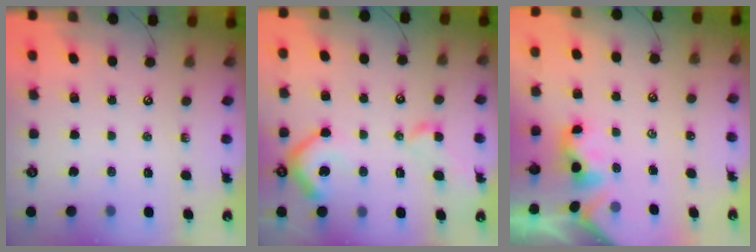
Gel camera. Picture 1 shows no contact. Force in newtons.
{"total": 8.8, "press": 8.7, "slide": 1.1}
{"total": 1.2, "press": 1.1, "slide": 0.3}